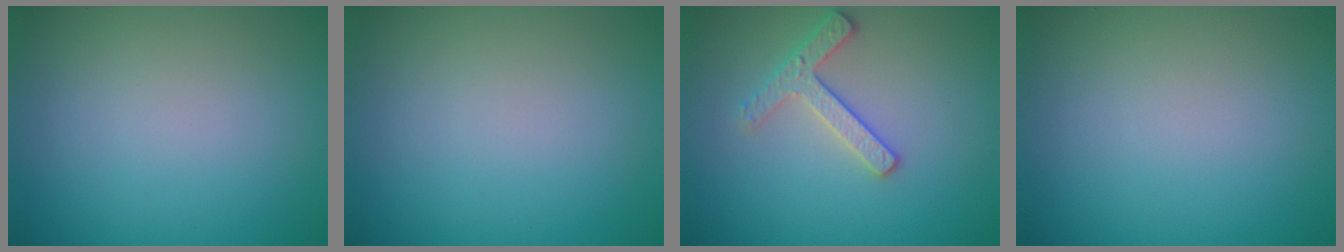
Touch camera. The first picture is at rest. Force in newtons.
{"total": 0.0}
{"total": 2.5, "press": 2.5, "slide": 0.3}
{"total": 0.0}